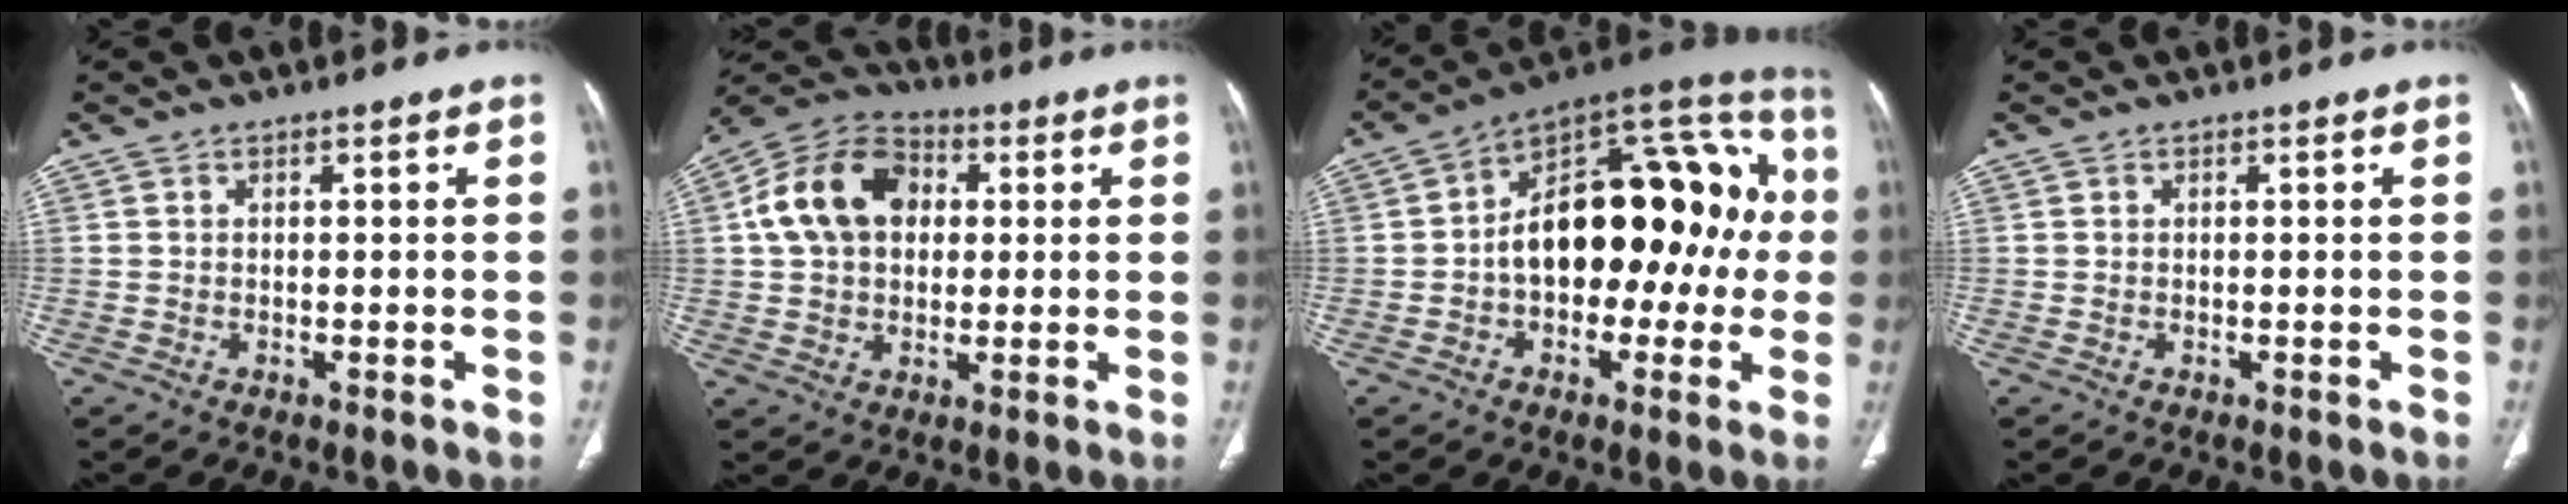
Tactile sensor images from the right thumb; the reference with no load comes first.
{"total": 14.5, "force": [2.7, 10.6, 9.4], "torque": [-0.150, 0.019, 0.038]}
{"total": 24.4, "force": [-0.1, 14.2, 19.9], "torque": [-0.248, 0.062, -0.008]}
{"total": 0.0}